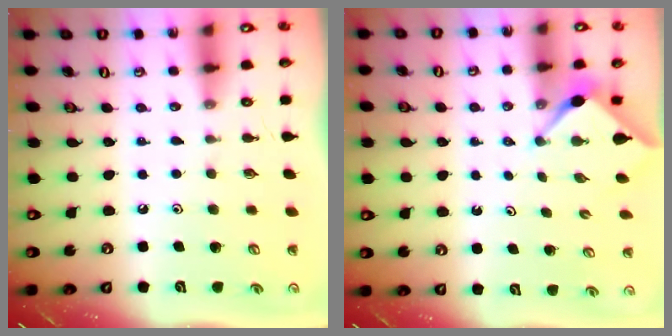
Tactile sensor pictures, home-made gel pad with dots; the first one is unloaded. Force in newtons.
{"total": 2.9, "press": 2.9, "slide": 0.3}